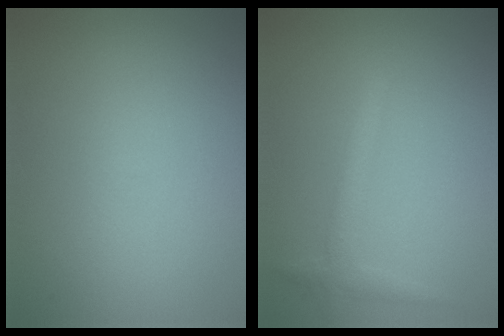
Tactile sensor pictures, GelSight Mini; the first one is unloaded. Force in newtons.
{"total": 1.9, "press": 1.9, "slide": 0.1}